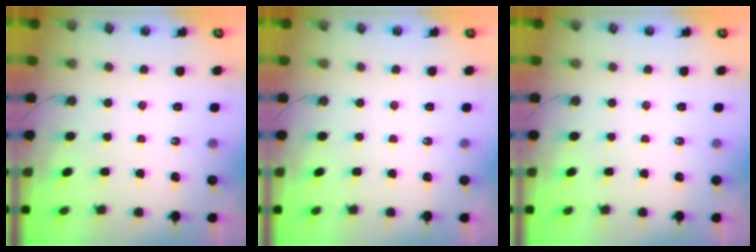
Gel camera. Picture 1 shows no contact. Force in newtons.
{"total": 0.0}
{"total": 0.0}